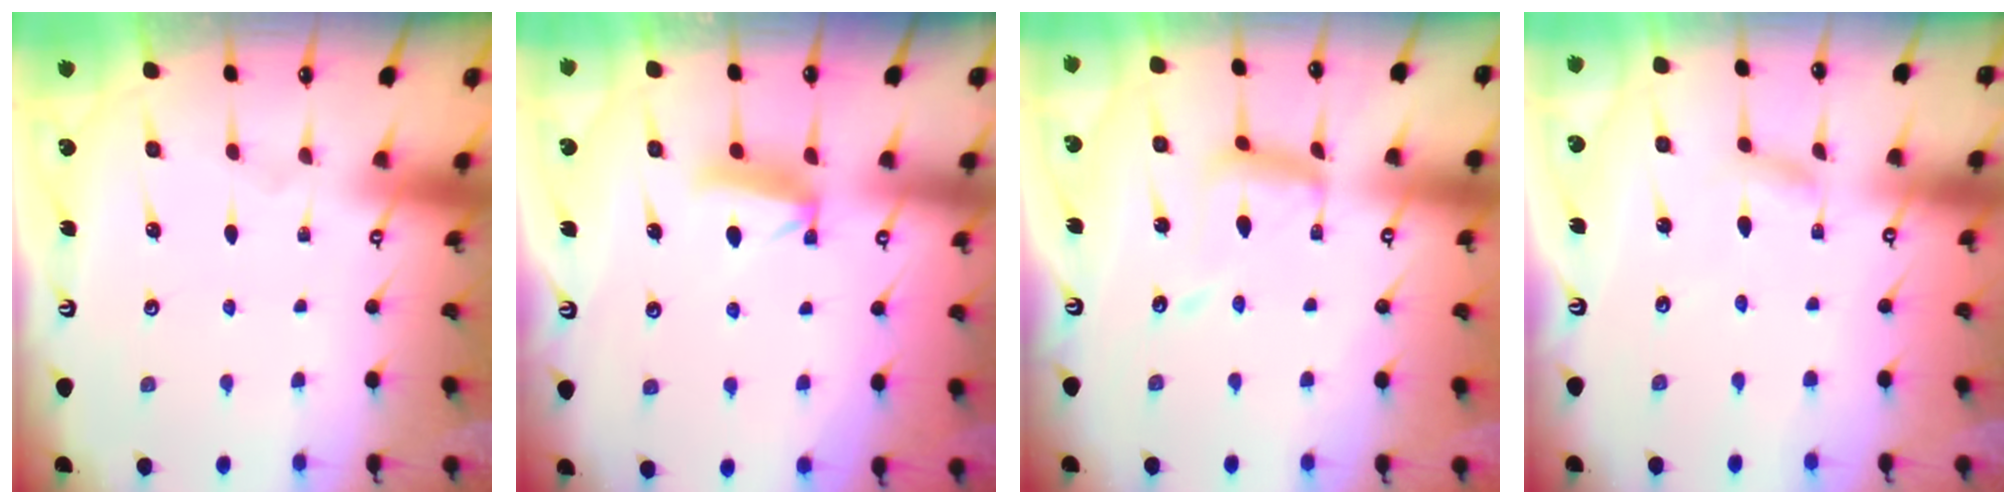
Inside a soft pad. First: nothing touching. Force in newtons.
{"total": 8.0, "press": 8.0, "slide": 0.7}
{"total": 10.9, "press": 10.9, "slide": 0.8}
{"total": 1.9, "press": 1.9, "slide": 0.2}